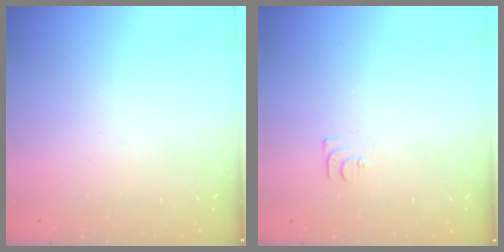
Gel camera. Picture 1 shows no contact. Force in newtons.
{"total": 5.2, "press": 5.1, "slide": 0.6}